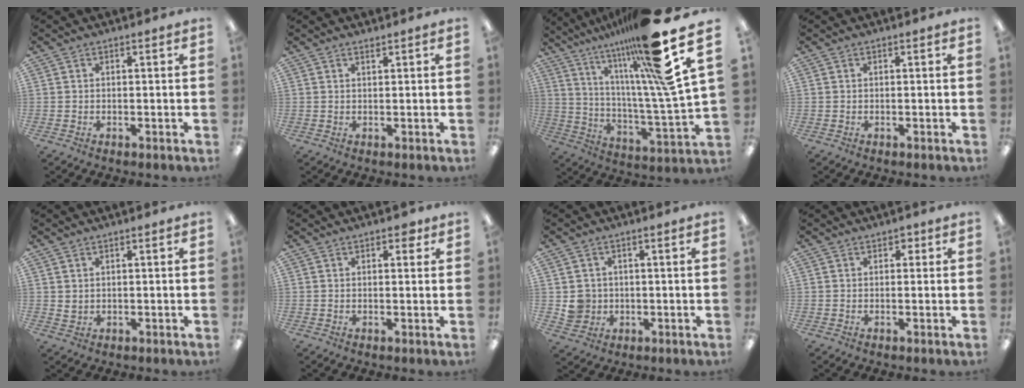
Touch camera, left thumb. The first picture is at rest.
{"total": 0.9, "force": [0.8, 0.1, 0.4], "torque": [-0.009, -0.001, 0.015]}
{"total": 24.3, "force": [16.4, 3.7, 17.5], "torque": [-0.278, -0.100, 0.250]}
{"total": 0.0}
{"total": 1.2, "force": [0.9, 0.8, 0.4], "torque": [-0.010, 0.000, 0.015]}
{"total": 2.9, "force": [1.6, 1.4, 2.0], "torque": [-0.017, -0.004, 0.021]}
{"total": 4.5, "force": [0.2, 4.4, 0.8], "torque": [-0.008, 0.004, 0.005]}
{"total": 1.4, "force": [0.8, 1.1, 0.6], "torque": [0.005, -0.004, 0.010]}